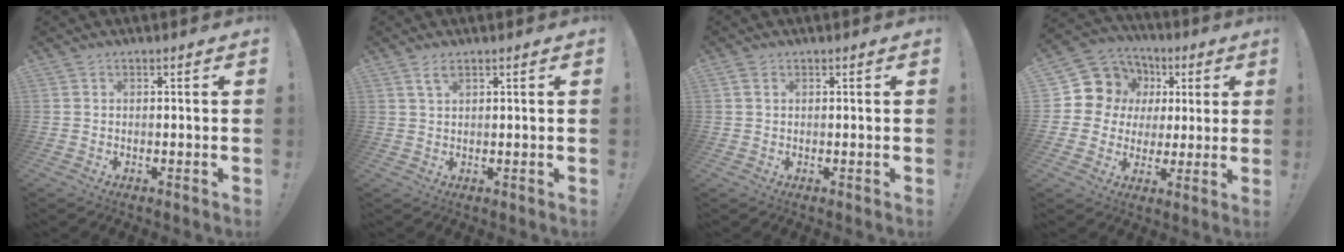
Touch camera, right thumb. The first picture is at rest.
{"total": 2.5, "force": [1.4, 0.4, 2.1], "torque": [-0.042, 0.000, 0.024]}
{"total": 1.5, "force": [0.7, 1.0, 0.9], "torque": [-0.016, 0.002, 0.014]}
{"total": 12.3, "force": [3.7, 11.2, 3.6], "torque": [-0.049, -0.017, 0.089]}